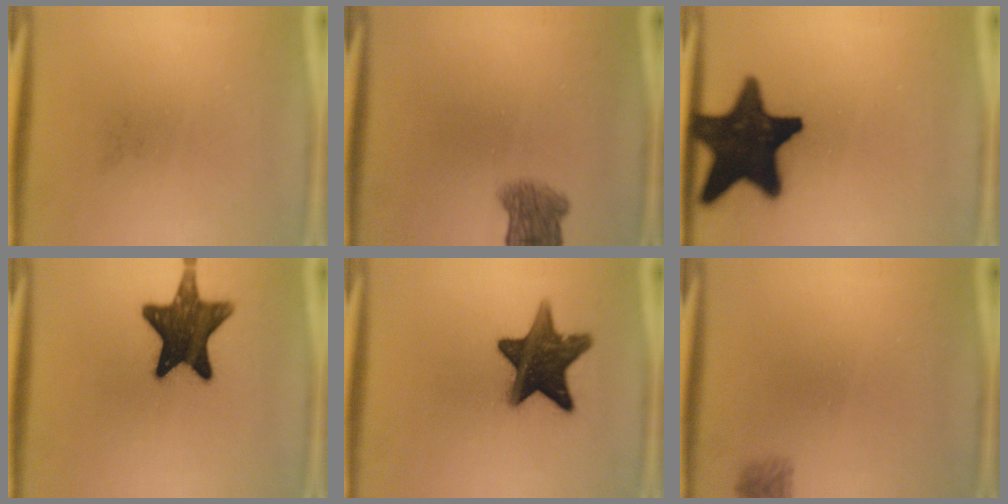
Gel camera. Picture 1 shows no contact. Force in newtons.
{"total": 4.8}
{"total": 19.8}
{"total": 14.0}
{"total": 15.2}
{"total": 1.6}